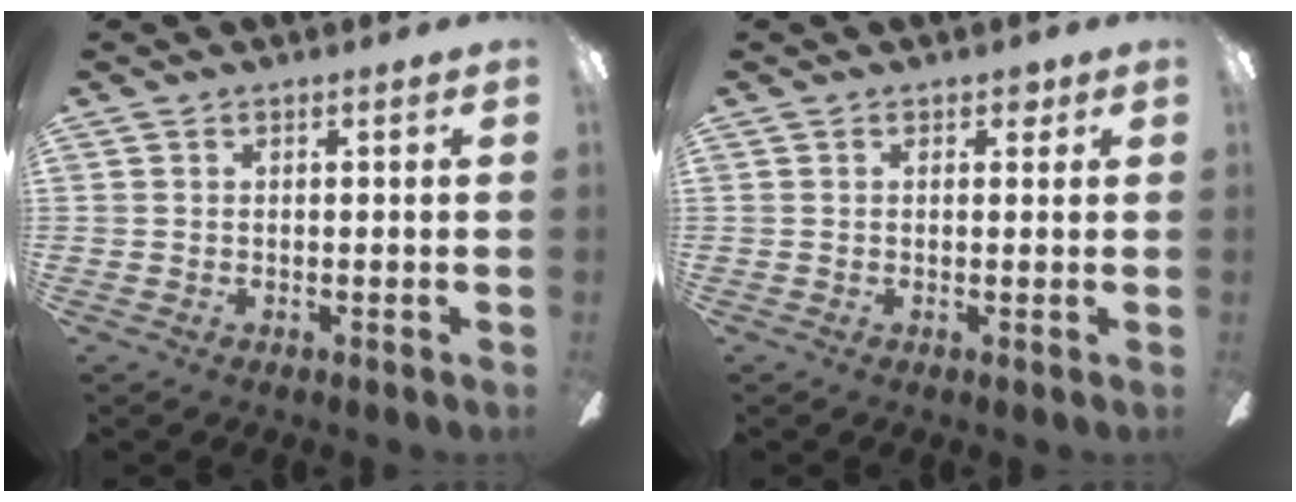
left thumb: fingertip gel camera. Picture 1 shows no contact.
{"total": 1.8, "force": [0.9, 1.2, 0.9], "torque": [-0.001, -0.001, 0.012]}